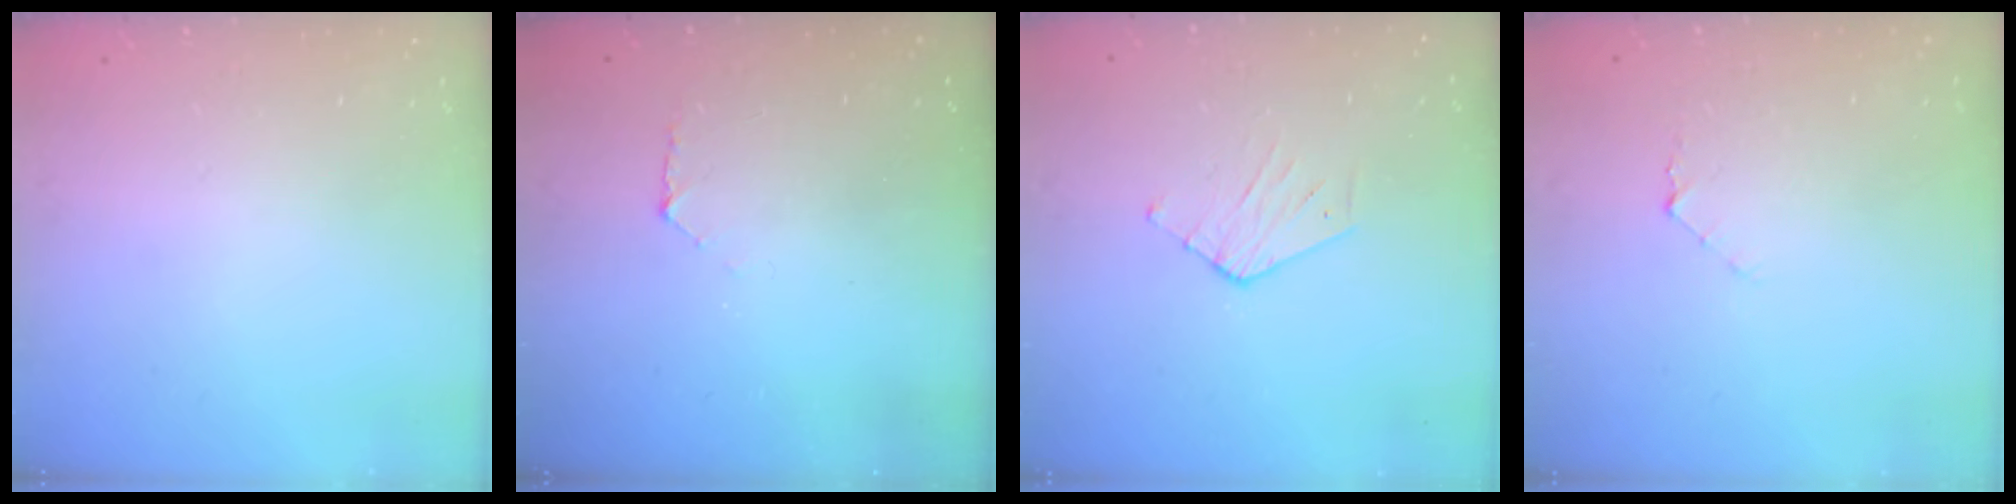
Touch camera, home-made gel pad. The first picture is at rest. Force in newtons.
{"total": 5.1, "press": 5.0, "slide": 0.5}
{"total": 3.0, "press": 3.0, "slide": 0.3}
{"total": 3.8, "press": 3.8, "slide": 0.4}